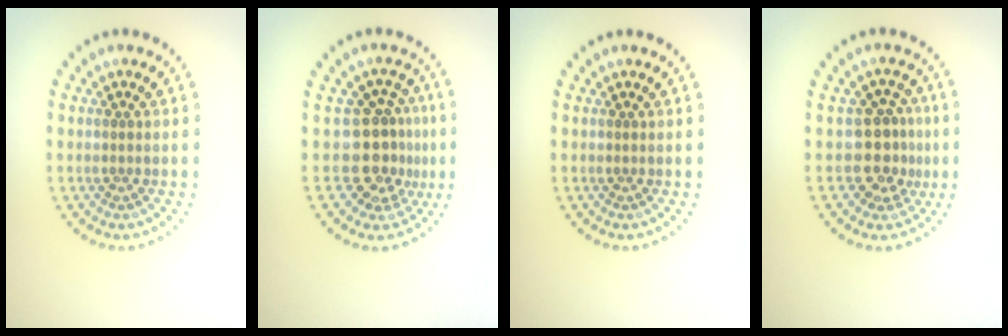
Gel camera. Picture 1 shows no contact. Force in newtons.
{"total": 3.8, "press": 2.9, "slide": 2.5}
{"total": 0.0}
{"total": 3.4, "press": 2.9, "slide": 1.7}